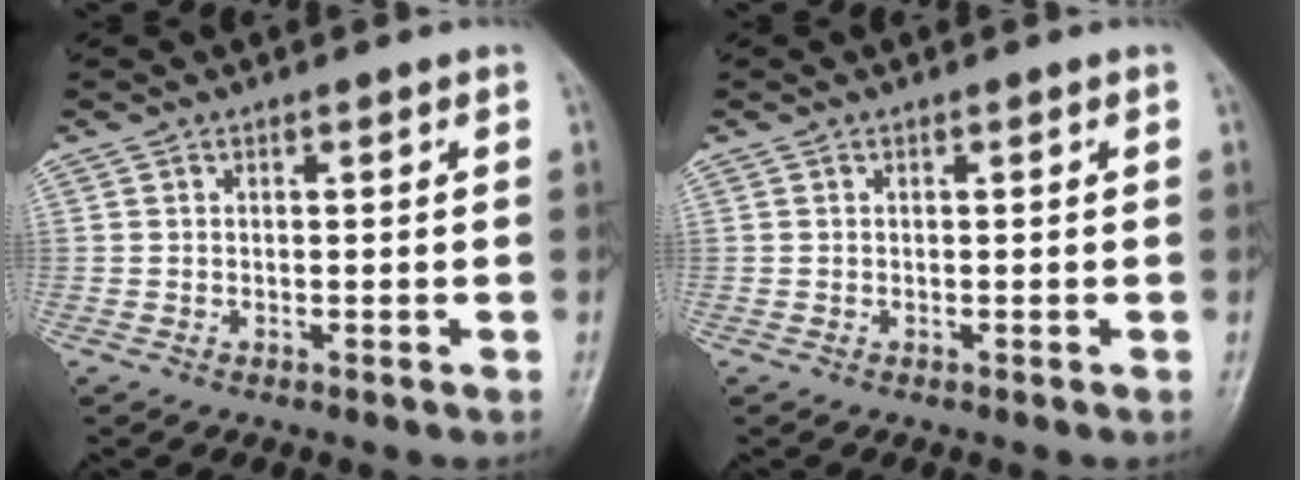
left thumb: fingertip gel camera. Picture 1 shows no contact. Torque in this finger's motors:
{"motor_torque": [-0.01, 0.01, -0.05, -0.05, 0.00]}